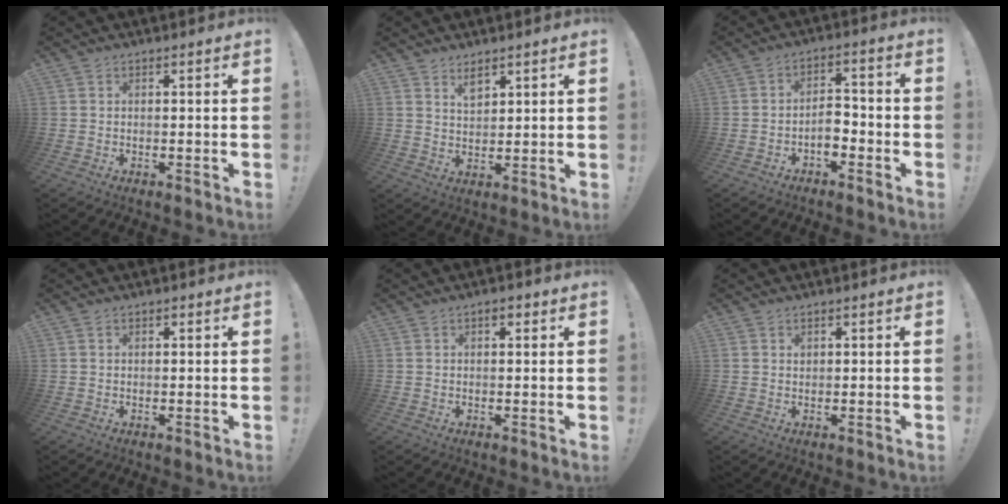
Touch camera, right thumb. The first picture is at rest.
{"total": 4.6, "force": [3.4, 2.6, 1.7], "torque": [-0.016, -0.023, 0.060]}
{"total": 5.8, "force": [-2.8, 3.2, 4.0], "torque": [-0.066, 0.006, -0.051]}
{"total": 0.6, "force": [0.2, 0.5, 0.3], "torque": [-0.003, 0.000, 0.003]}
{"total": 2.0, "force": [0.8, 1.1, 1.4], "torque": [-0.015, -0.001, 0.011]}
{"total": 1.0, "force": [0.5, 0.9, 0.2], "torque": [0.002, -0.001, 0.008]}